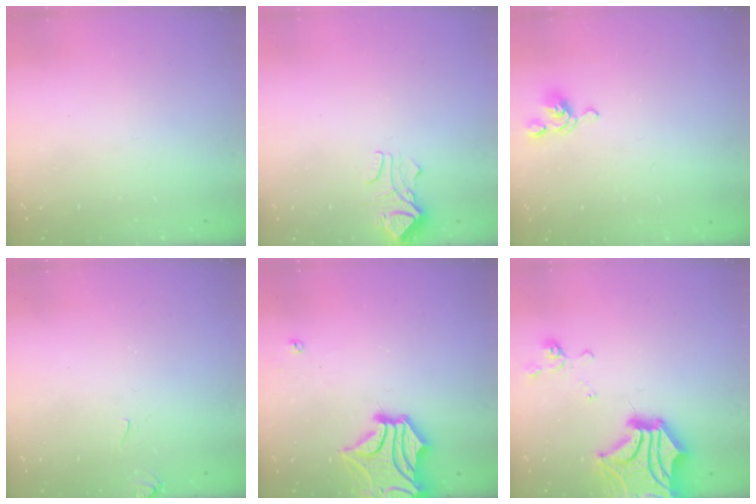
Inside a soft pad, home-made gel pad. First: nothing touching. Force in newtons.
{"total": 2.0, "press": 1.9, "slide": 0.6}
{"total": 3.5, "press": 3.4, "slide": 0.7}
{"total": 3.4, "press": 3.4, "slide": 0.5}
{"total": 6.1, "press": 5.7, "slide": 2.3}
{"total": 14.1, "press": 13.6, "slide": 3.7}